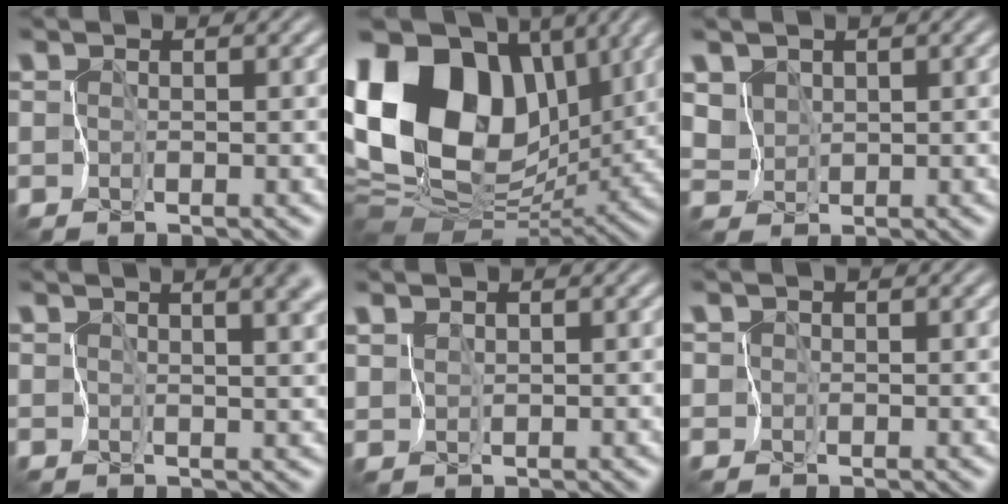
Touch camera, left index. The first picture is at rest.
{"total": 16.5, "force": [4.6, 11.2, 11.3], "torque": [-0.228, 0.026, 0.069]}
{"total": 2.0, "force": [1.3, 1.4, 0.5], "torque": [-0.024, -0.002, 0.043]}
{"total": 7.6, "force": [3.8, 3.6, 5.5], "torque": [-0.051, 0.030, 0.035]}
{"total": 1.0, "force": [0.9, 0.5, 0.0], "torque": [-0.005, 0.000, 0.016]}
{"total": 1.9, "force": [0.8, 1.6, 0.6], "torque": [0.002, 0.021, -0.010]}